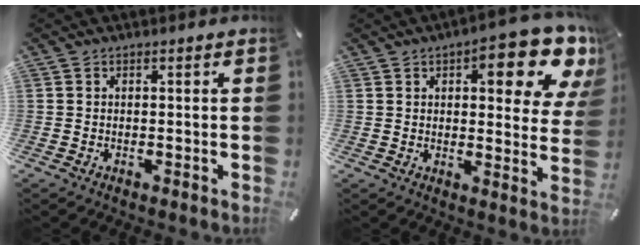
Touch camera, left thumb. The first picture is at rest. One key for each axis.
{"total": 15.7, "fx": 7.9, "fy": 5.9, "fz": 12.2, "tx": -0.143, "ty": -0.050, "tz": 0.122}